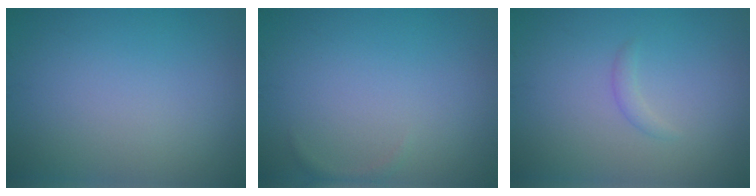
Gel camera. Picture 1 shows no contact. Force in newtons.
{"total": 0.5, "press": 0.5, "slide": 0.1}
{"total": 0.9, "press": 0.9, "slide": 0.0}